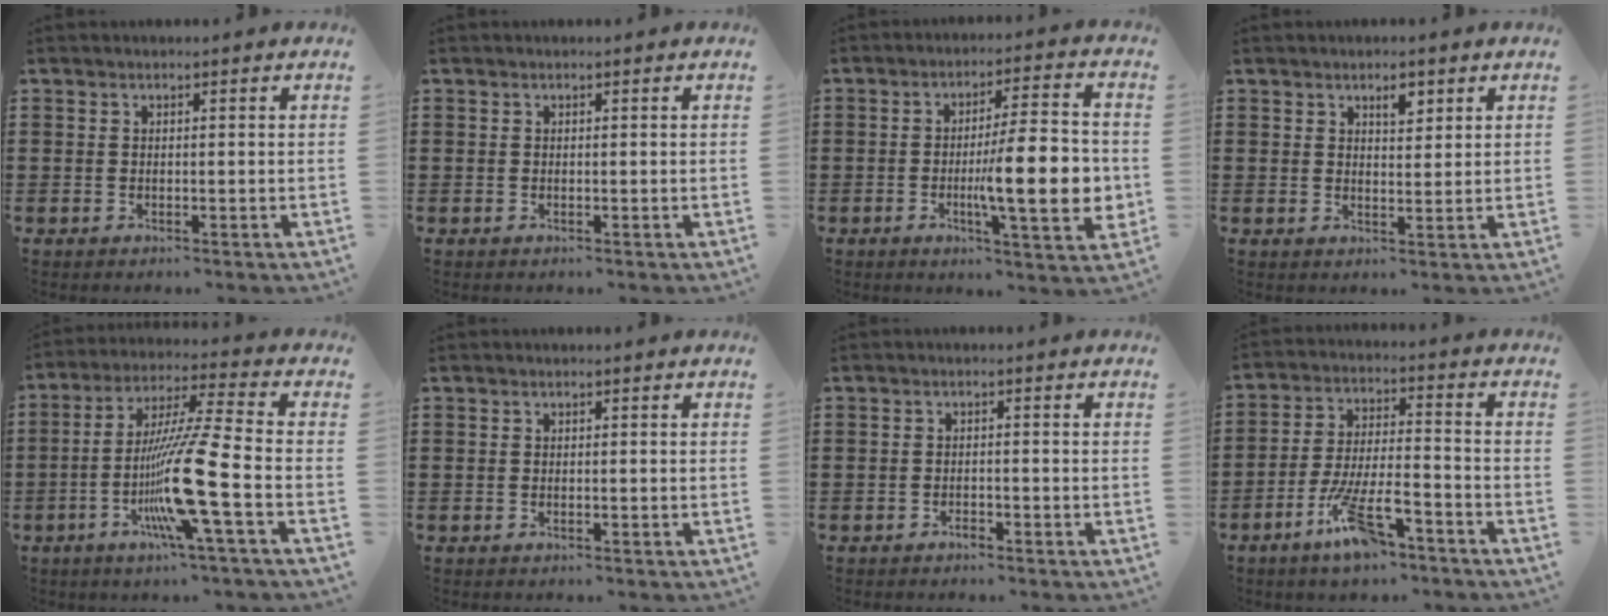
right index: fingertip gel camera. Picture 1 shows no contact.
{"total": 0.0}
{"total": 12.6, "force": [-1.9, 2.7, 12.2], "torque": [-0.179, -0.013, -0.036]}
{"total": 2.9, "force": [1.9, 1.2, 1.8], "torque": [-0.025, -0.001, 0.029]}
{"total": 14.1, "force": [-4.8, -0.2, 13.2], "torque": [-0.271, -0.019, -0.099]}
{"total": 0.0}
{"total": 1.0, "force": [-0.9, 0.3, 0.4], "torque": [-0.011, -0.002, -0.017]}
{"total": 10.3, "force": [-6.6, 2.7, 7.3], "torque": [-0.153, 0.005, -0.126]}